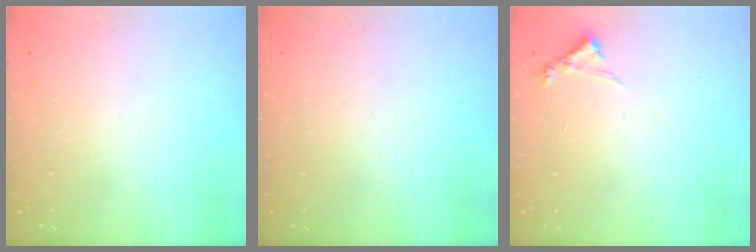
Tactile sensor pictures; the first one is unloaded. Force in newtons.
{"total": 0.0}
{"total": 5.0, "press": 5.0, "slide": 0.5}